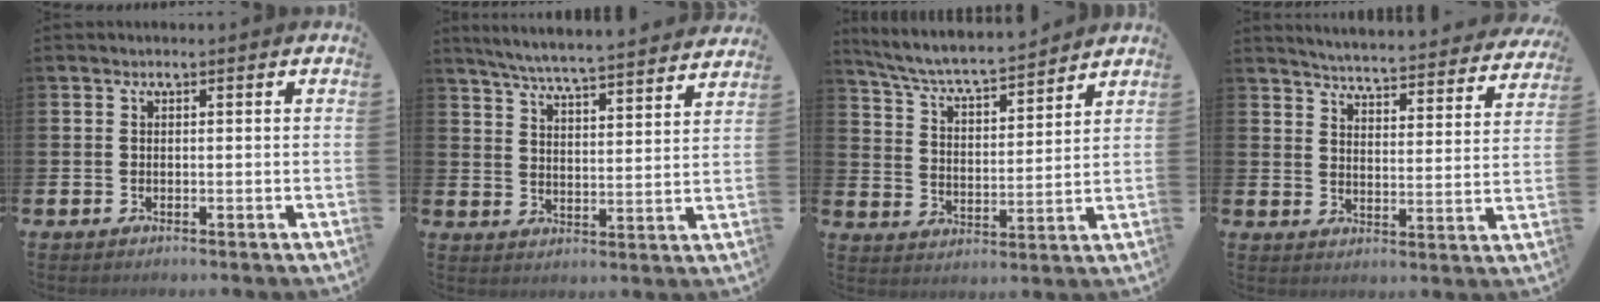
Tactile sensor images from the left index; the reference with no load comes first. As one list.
[{"total": 6.2, "force": [6.0, -0.2, 1.5], "torque": [-0.051, -0.046, 0.104]}, {"total": 6.6, "force": [6.3, 0.5, 1.9], "torque": [-0.069, -0.047, 0.107]}, {"total": 4.9, "force": [4.8, 0.1, 0.7], "torque": [-0.029, -0.045, 0.078]}]